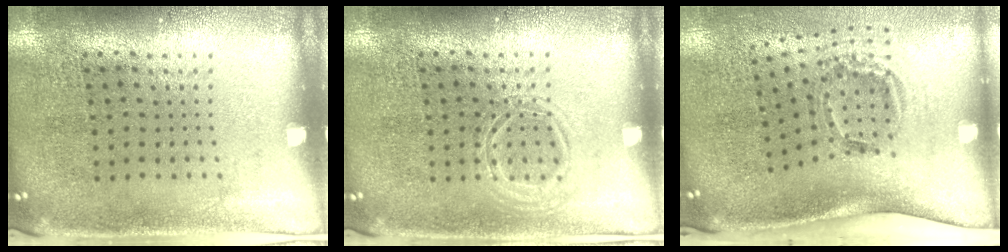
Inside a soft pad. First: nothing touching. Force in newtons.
{"total": 1.3, "press": 1.3, "slide": 0.2}
{"total": 2.0, "press": 1.2, "slide": 1.7}